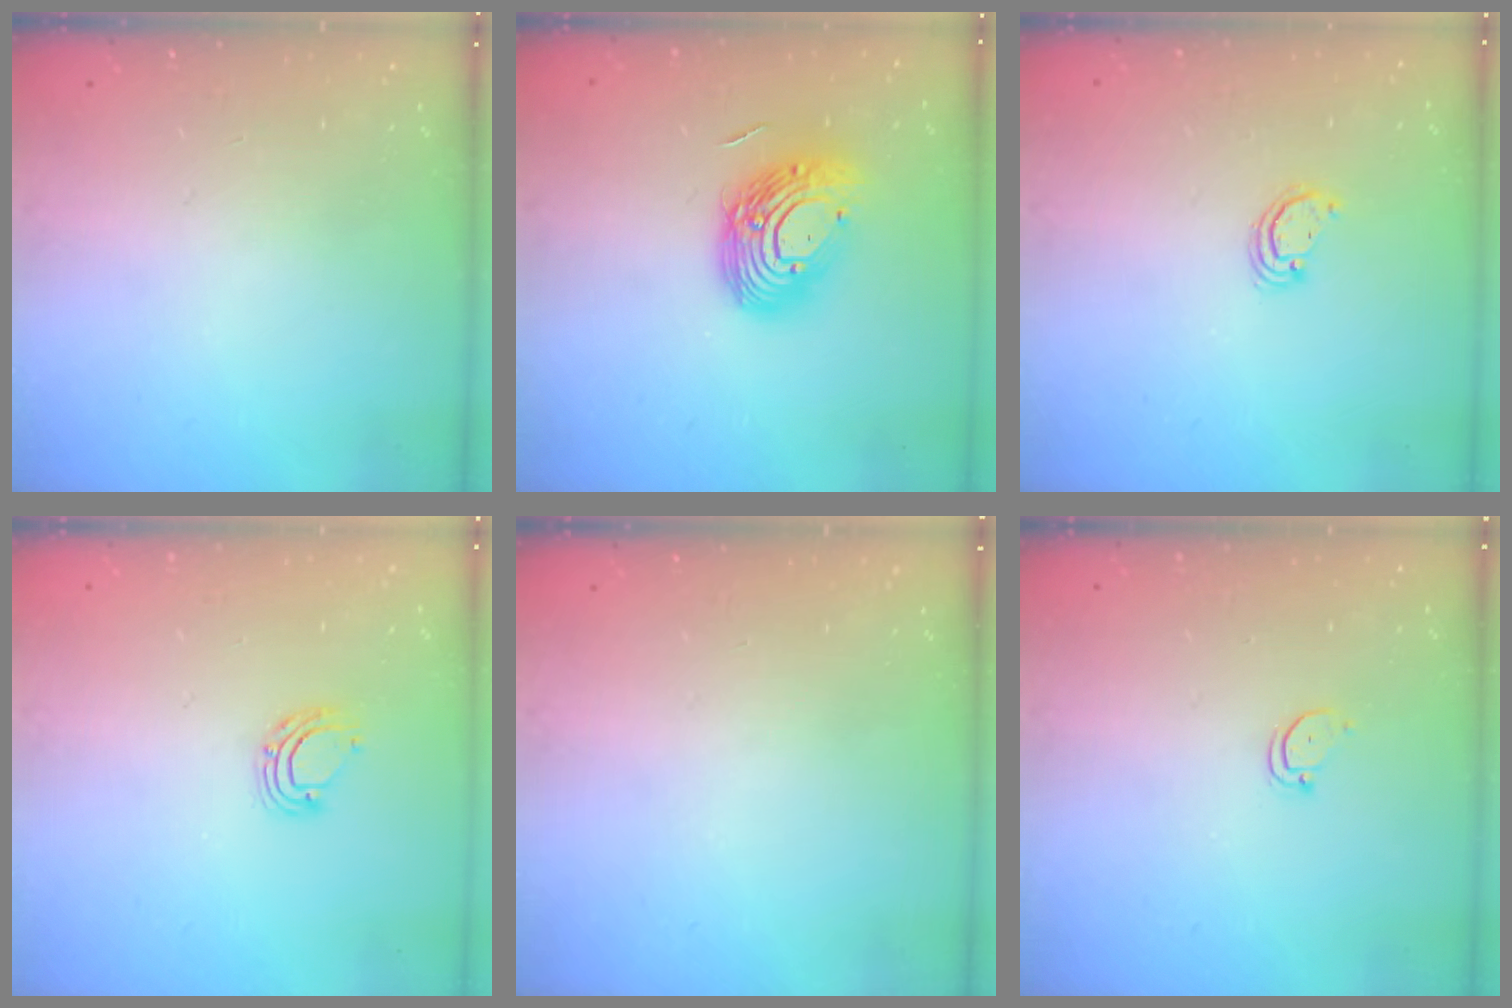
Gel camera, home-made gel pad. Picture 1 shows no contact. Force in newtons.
{"total": 15.2, "press": 15.1, "slide": 1.4}
{"total": 2.5, "press": 2.5, "slide": 0.2}
{"total": 6.9, "press": 6.8, "slide": 0.9}
{"total": 0.0}
{"total": 2.4, "press": 2.4, "slide": 0.2}